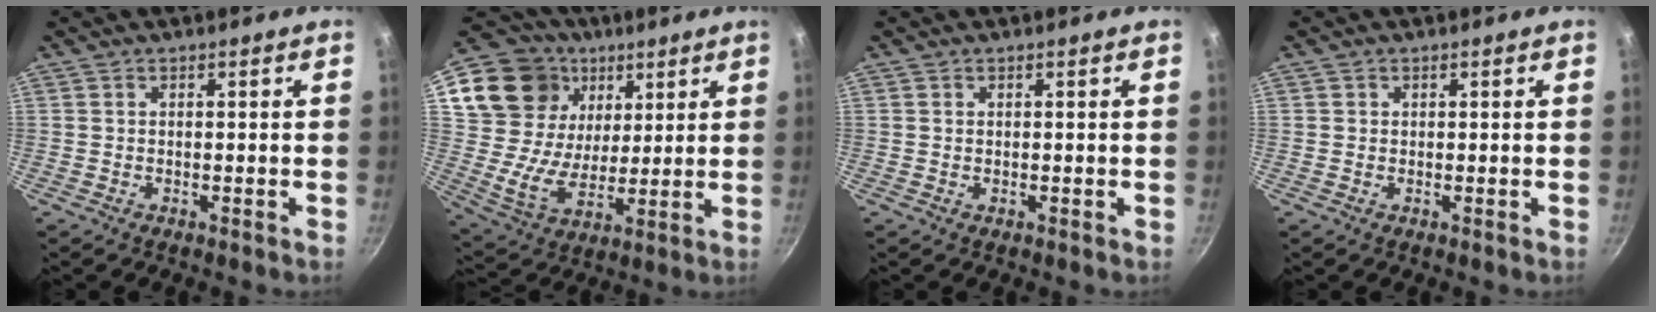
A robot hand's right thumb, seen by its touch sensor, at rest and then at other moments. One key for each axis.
{"total": 19.7, "fx": 9.0, "fy": 15.2, "fz": 8.7, "tx": -0.144, "ty": -0.015, "tz": 0.169}
{"total": 0.0}
{"total": 0.5, "fx": 0.1, "fy": 0.5, "fz": 0.0, "tx": 0.004, "ty": 0.000, "tz": 0.000}